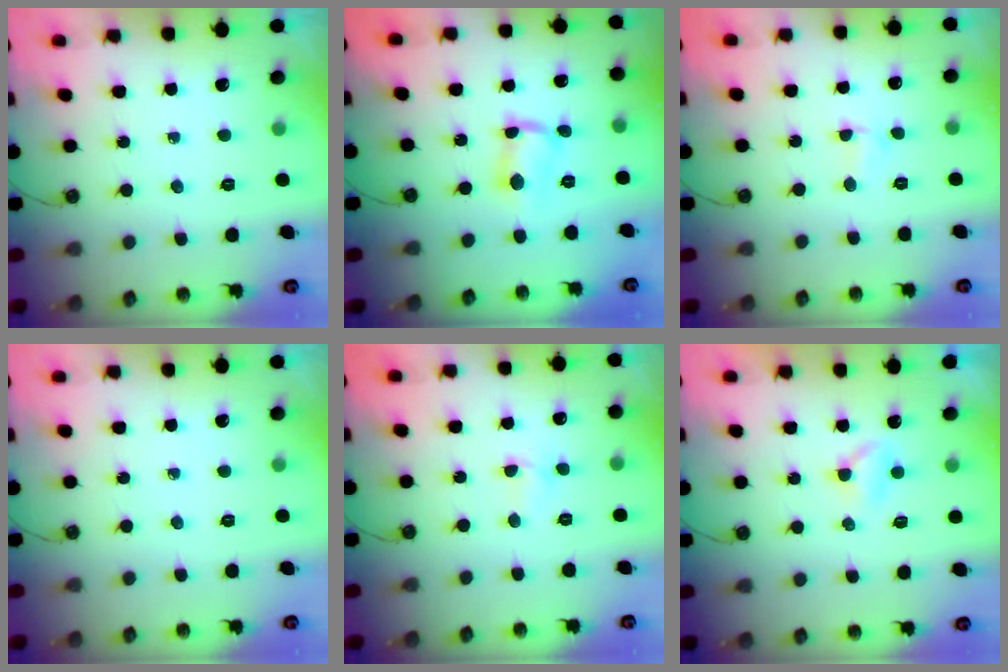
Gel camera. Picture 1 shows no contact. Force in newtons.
{"total": 2.9, "press": 2.9, "slide": 0.4}
{"total": 3.2, "press": 3.1, "slide": 0.7}
{"total": 0.0}
{"total": 3.8, "press": 3.8, "slide": 0.5}
{"total": 2.7, "press": 2.6, "slide": 0.4}